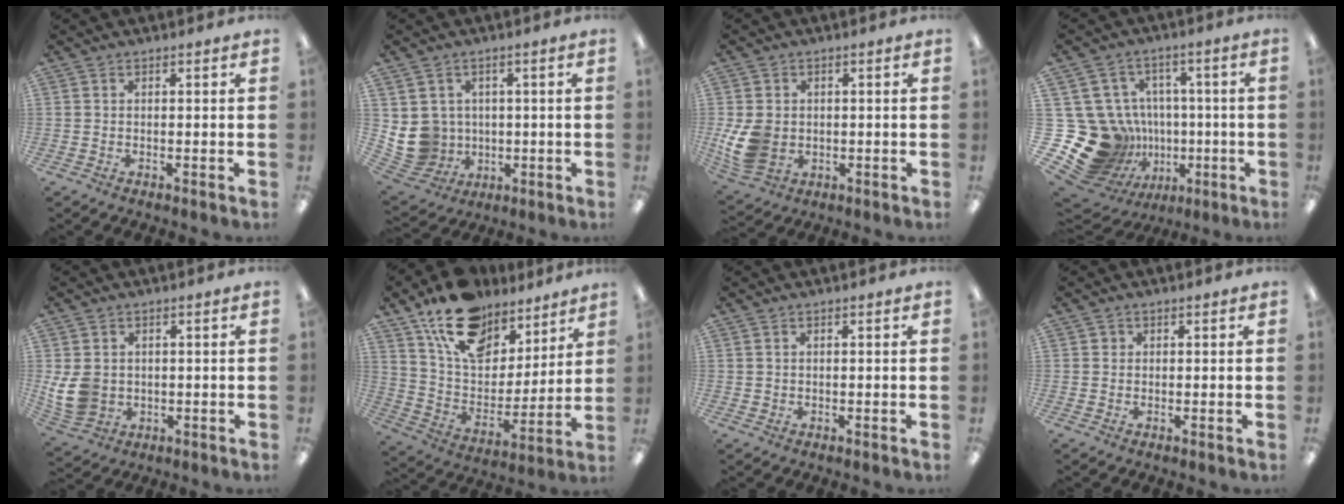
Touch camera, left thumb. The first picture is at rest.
{"total": 8.0, "force": [0.8, 7.8, 1.7], "torque": [-0.075, -0.006, 0.027]}
{"total": 9.0, "force": [-0.7, 7.3, 5.2], "torque": [-0.107, 0.008, -0.008]}
{"total": 24.5, "force": [-3.3, 21.5, 11.2], "torque": [-0.229, -0.003, 0.019]}
{"total": 8.0, "force": [0.6, 6.8, 4.2], "torque": [-0.105, 0.006, 0.015]}
{"total": 17.7, "force": [13.2, 9.1, 7.4], "torque": [-0.140, -0.077, 0.242]}
{"total": 0.9, "force": [0.4, 0.8, 0.1], "torque": [-0.002, 0.003, 0.007]}
{"total": 1.1, "force": [0.4, 1.0, 0.0], "torque": [0.008, 0.000, 0.005]}